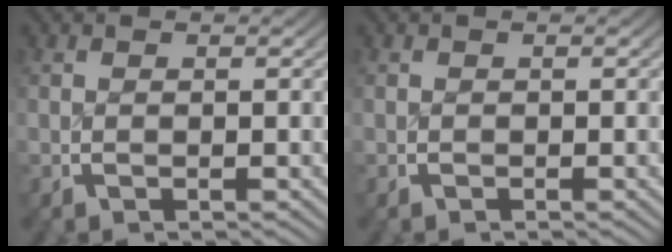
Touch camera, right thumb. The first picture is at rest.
{"total": 0.0}